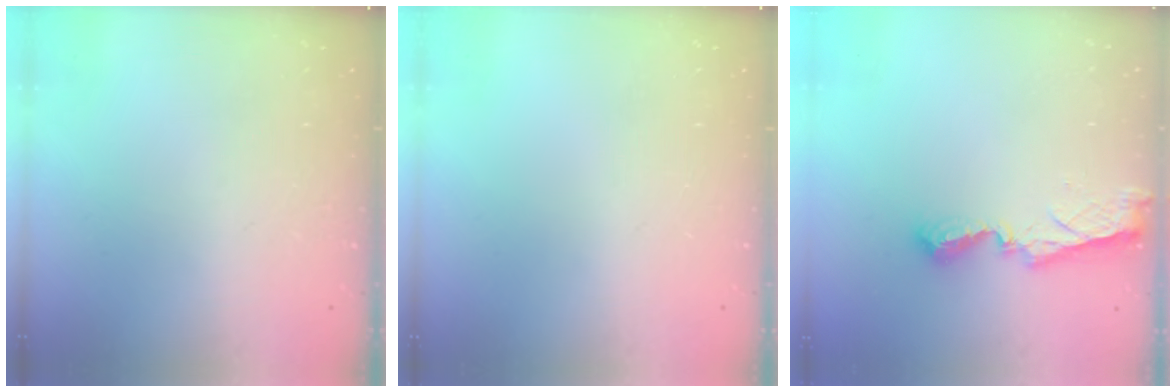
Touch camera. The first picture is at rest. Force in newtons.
{"total": 0.0}
{"total": 7.8, "press": 7.8, "slide": 0.5}